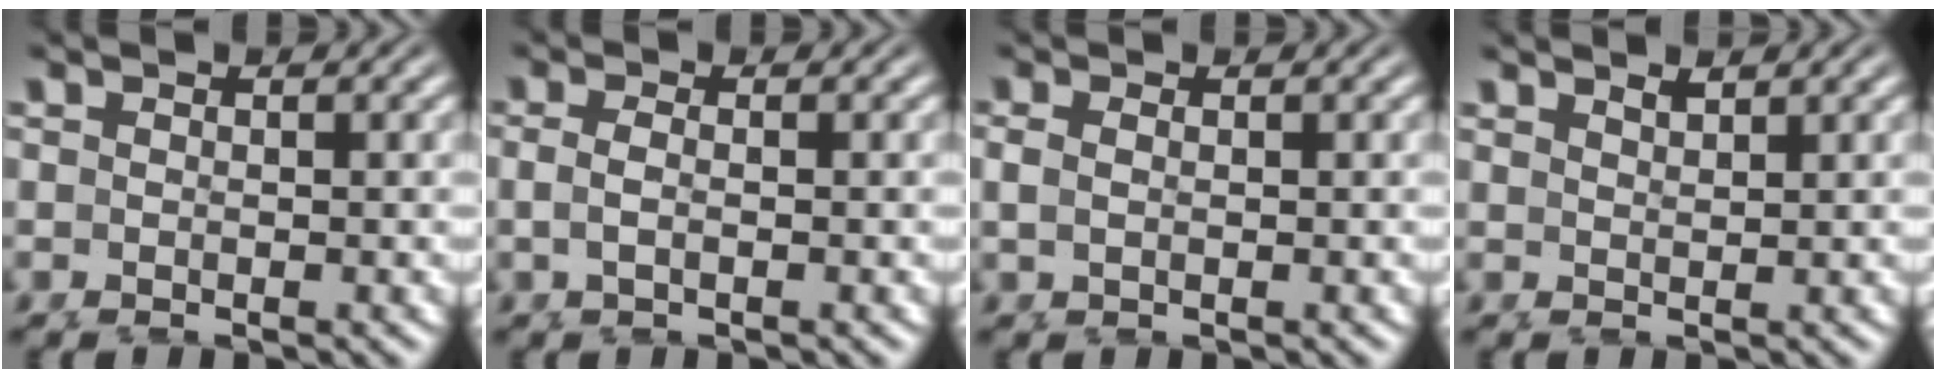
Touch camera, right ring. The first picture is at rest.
{"total": 1.8, "force": [0.0, 0.7, 1.6], "torque": [-0.046, -0.010, 0.007]}
{"total": 1.1, "force": [0.4, 0.3, 1.0], "torque": [-0.028, -0.005, 0.012]}
{"total": 1.2, "force": [0.9, -0.8, -0.4], "torque": [0.005, -0.009, 0.023]}